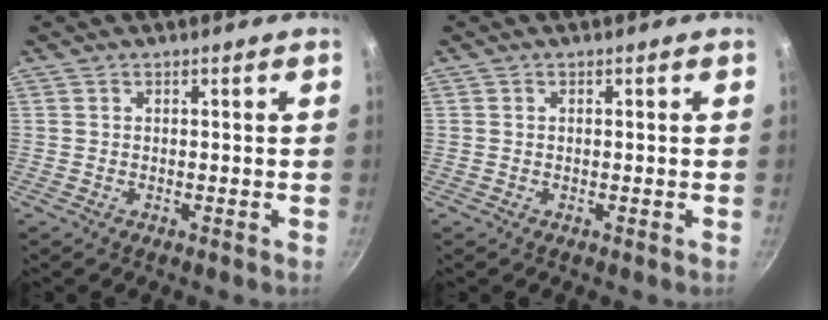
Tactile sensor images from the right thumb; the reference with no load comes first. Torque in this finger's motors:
{"motor_torque": [-0.39, 0.29, 0.13, 0.57, -0.02]}